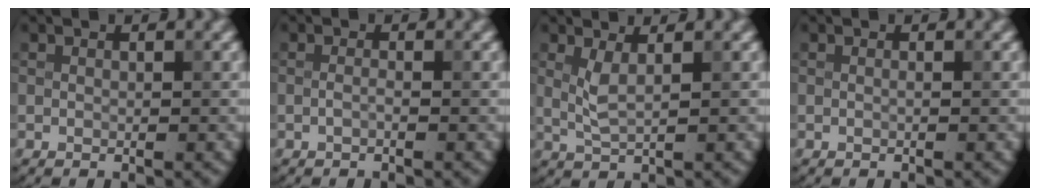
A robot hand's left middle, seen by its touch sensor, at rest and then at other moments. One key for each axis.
{"total": 0.7, "fx": -0.3, "fy": 0.1, "fz": 0.6, "tx": -0.015, "ty": -0.001, "tz": -0.008}
{"total": 2.0, "fx": 0.7, "fy": 0.5, "fz": 1.8, "tx": -0.042, "ty": -0.004, "tz": 0.017}
{"total": 0.0}